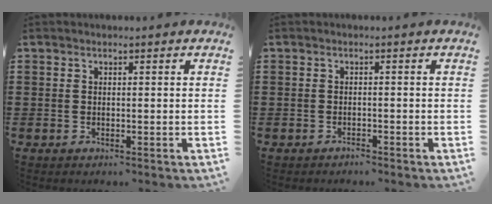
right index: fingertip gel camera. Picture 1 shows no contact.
{"total": 1.0, "force": [-1.0, 0.0, 0.1], "torque": [-0.005, -0.003, -0.021]}